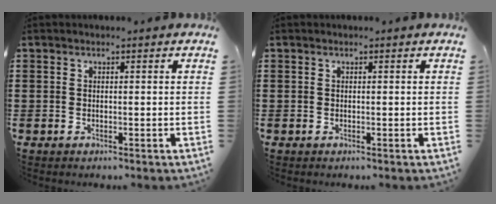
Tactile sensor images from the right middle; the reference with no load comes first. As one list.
[{"total": 0.0}]